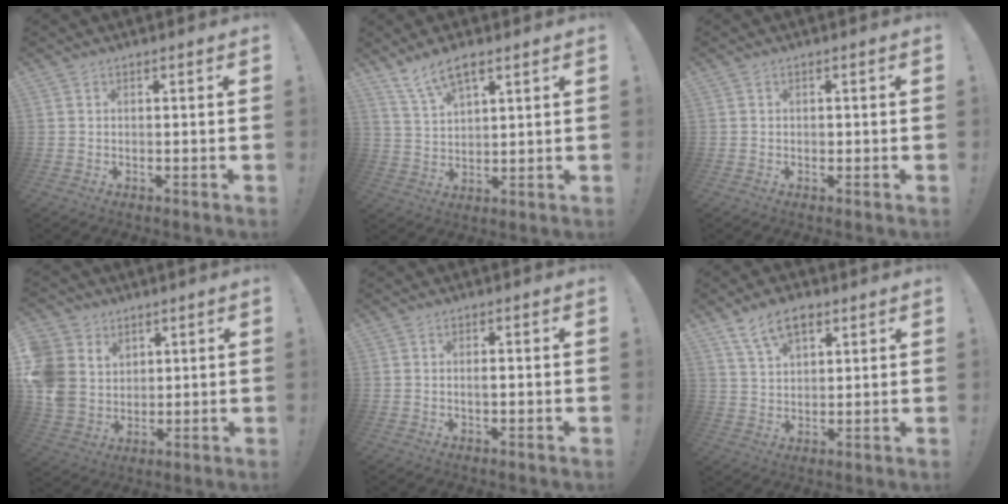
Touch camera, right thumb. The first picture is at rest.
{"total": 7.9, "force": [5.5, 2.8, 4.8], "torque": [-0.088, -0.021, 0.103]}
{"total": 0.7, "force": [-0.3, 0.6, 0.1], "torque": [-0.002, 0.002, -0.005]}
{"total": 11.3, "force": [3.2, 9.9, 4.3], "torque": [-0.107, -0.019, 0.070]}
{"total": 1.5, "force": [-0.3, 0.4, 1.4], "torque": [-0.019, 0.000, -0.009]}
{"total": 9.6, "force": [5.6, 5.3, 5.7], "torque": [-0.093, -0.013, 0.105]}